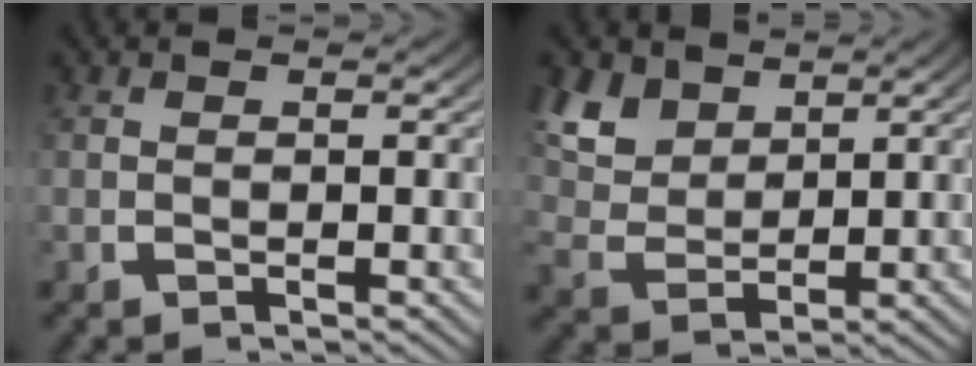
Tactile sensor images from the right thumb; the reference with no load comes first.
{"total": 5.2, "force": [2.5, 3.4, 3.0], "torque": [-0.082, -0.015, 0.061]}